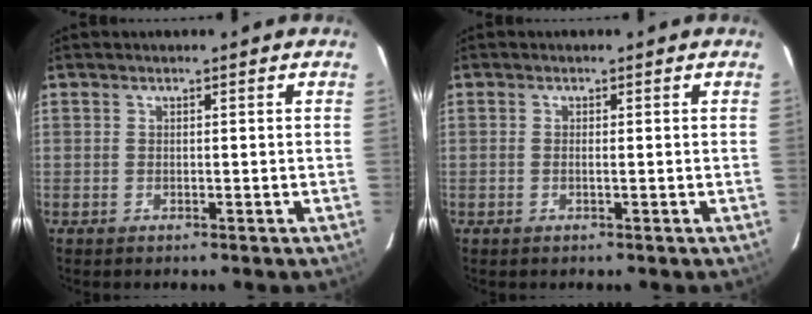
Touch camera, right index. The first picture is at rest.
{"total": 0.7, "force": [-0.2, -0.1, 0.7], "torque": [-0.014, 0.000, -0.005]}